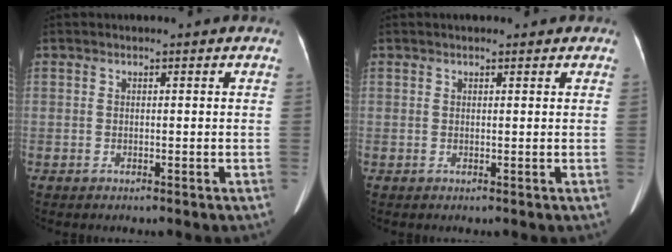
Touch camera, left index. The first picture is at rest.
{"total": 3.0, "force": [2.3, 1.1, 1.5], "torque": [-0.015, 0.023, 0.027]}